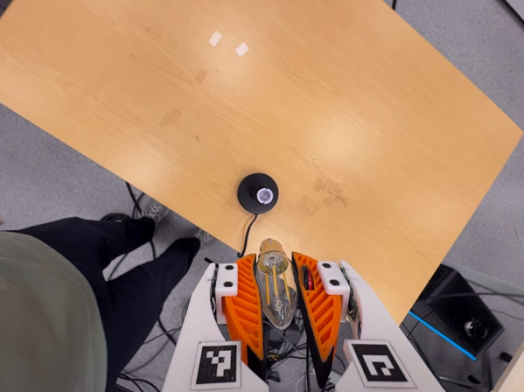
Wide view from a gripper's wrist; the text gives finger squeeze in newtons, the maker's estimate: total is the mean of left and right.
{"total": 21.6, "left": 23.4, "right": 19.9}